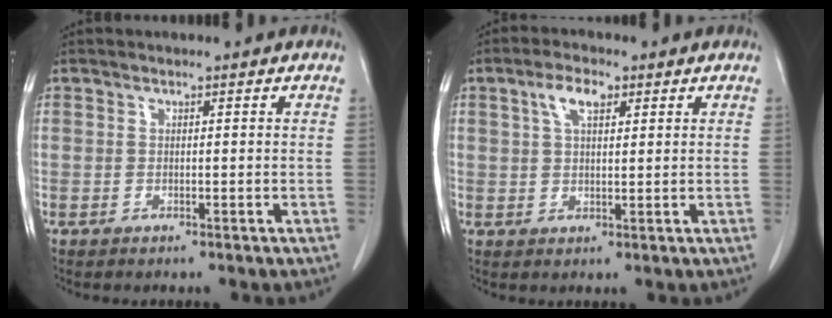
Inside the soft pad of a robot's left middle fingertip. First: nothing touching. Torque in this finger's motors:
{"motor_torque": [0.40, 0.25, -0.05, -0.02]}